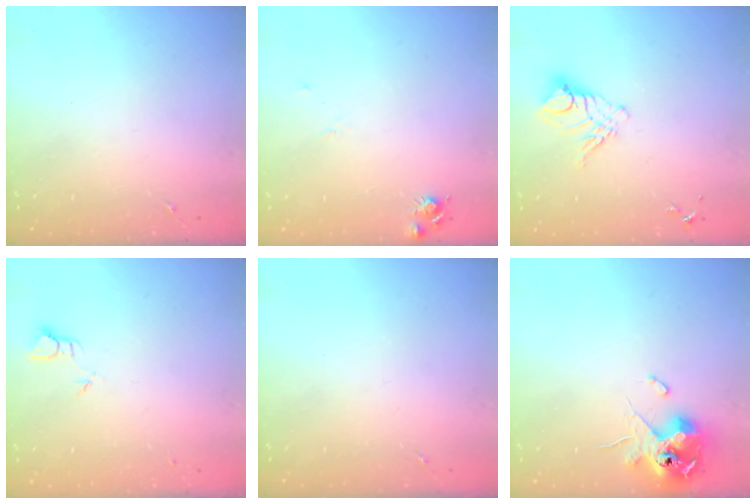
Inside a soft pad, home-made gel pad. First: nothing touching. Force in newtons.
{"total": 6.5, "press": 6.5, "slide": 0.8}
{"total": 10.4, "press": 10.3, "slide": 0.7}
{"total": 2.0, "press": 2.0, "slide": 0.1}
{"total": 0.0}
{"total": 11.6, "press": 11.4, "slide": 2.1}